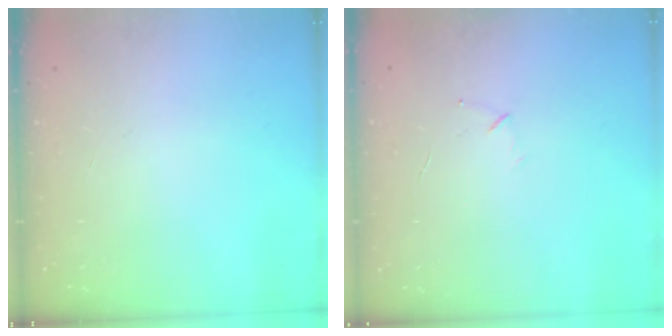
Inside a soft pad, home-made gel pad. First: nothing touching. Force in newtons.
{"total": 3.8, "press": 3.7, "slide": 1.0}